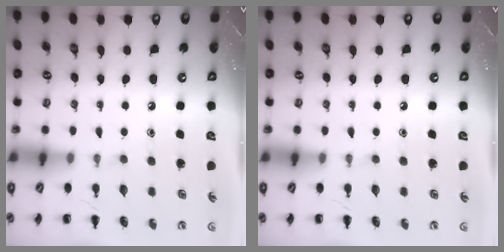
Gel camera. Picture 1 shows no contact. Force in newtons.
{"total": 0.0}